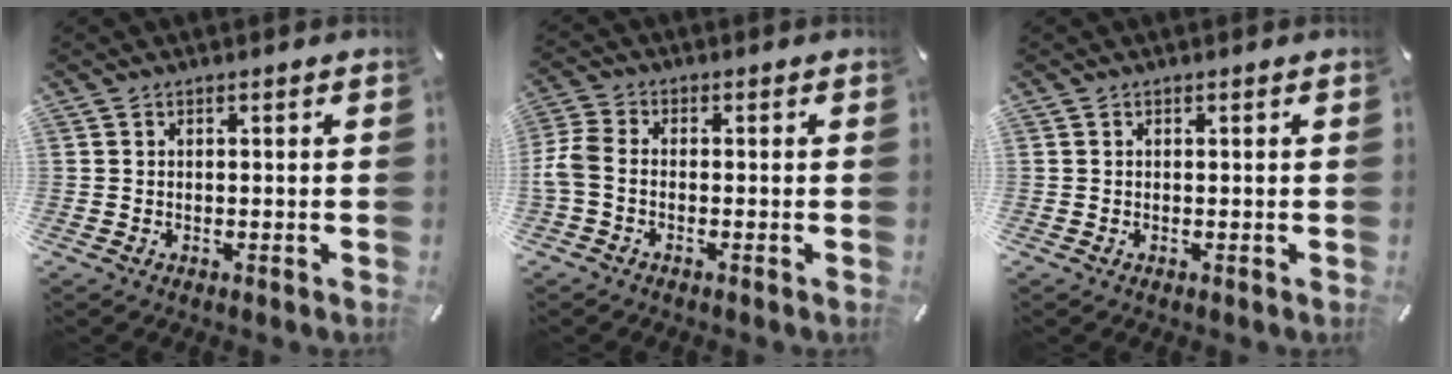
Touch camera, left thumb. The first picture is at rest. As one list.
[{"total": 4.8, "force": [-1.4, 2.6, 3.8], "torque": [-0.088, 0.001, -0.028]}, {"total": 0.0}]